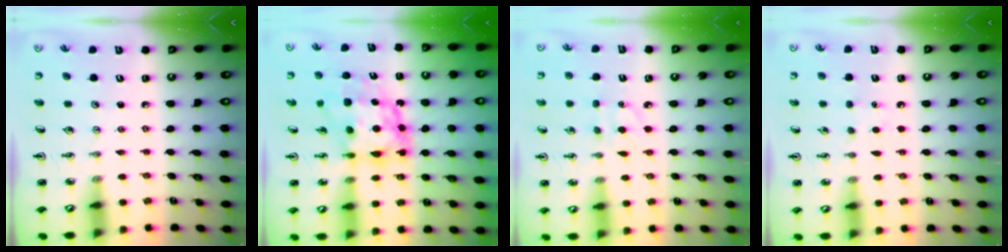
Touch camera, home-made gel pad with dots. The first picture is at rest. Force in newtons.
{"total": 9.3, "press": 9.3, "slide": 0.9}
{"total": 3.9, "press": 3.9, "slide": 0.5}
{"total": 5.0, "press": 4.9, "slide": 0.6}